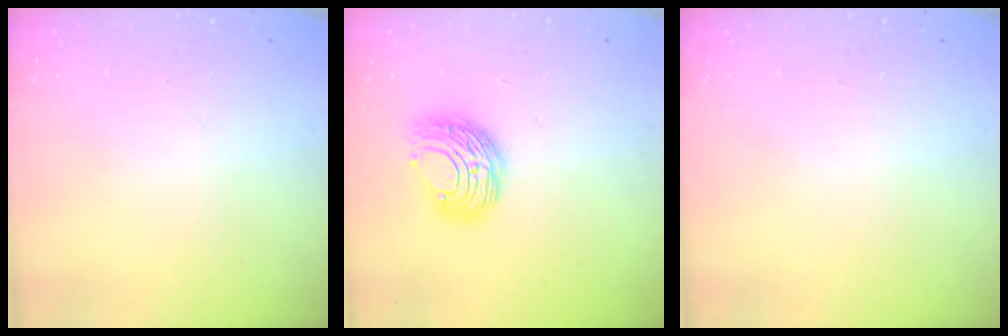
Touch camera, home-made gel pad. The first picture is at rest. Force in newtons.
{"total": 9.1, "press": 9.1, "slide": 0.4}
{"total": 0.0}